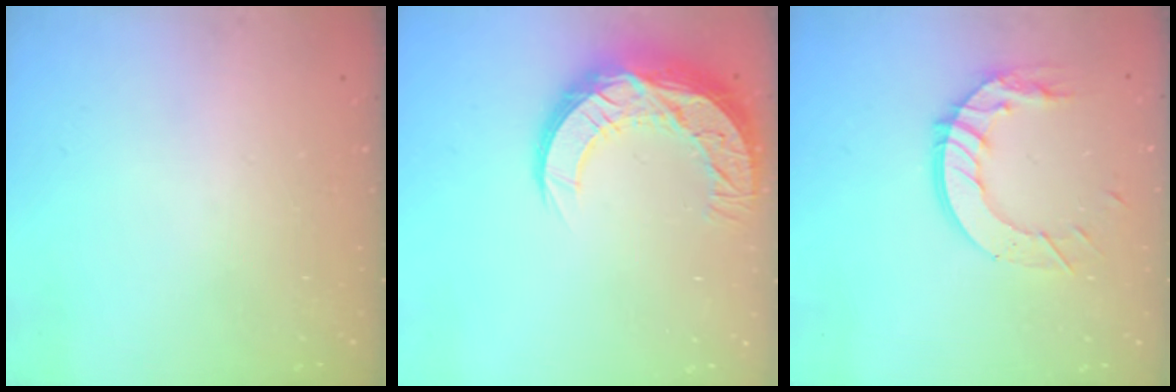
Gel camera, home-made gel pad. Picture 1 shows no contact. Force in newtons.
{"total": 16.0, "press": 16.0, "slide": 1.3}
{"total": 11.6, "press": 11.6, "slide": 1.2}